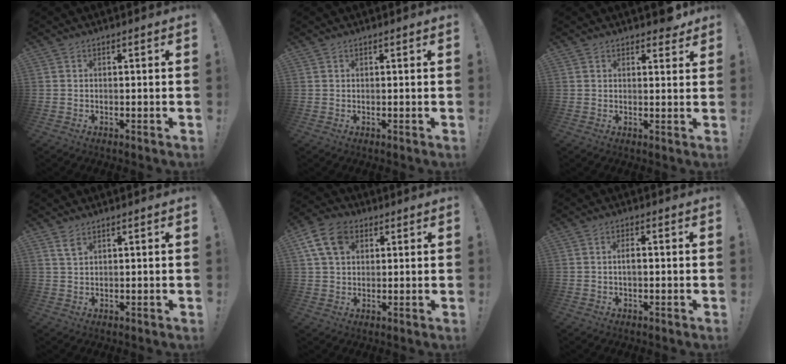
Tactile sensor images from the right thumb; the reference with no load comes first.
{"total": 0.0}
{"total": 3.1, "force": [2.5, 1.4, 1.1], "torque": [0.011, -0.020, 0.040]}
{"total": 2.9, "force": [1.8, 1.2, 1.9], "torque": [-0.029, -0.009, 0.031]}
{"total": 11.7, "force": [4.7, 8.2, 6.9], "torque": [-0.125, -0.001, 0.095]}
{"total": 2.4, "force": [-0.3, 0.9, 2.2], "torque": [-0.040, 0.007, -0.008]}